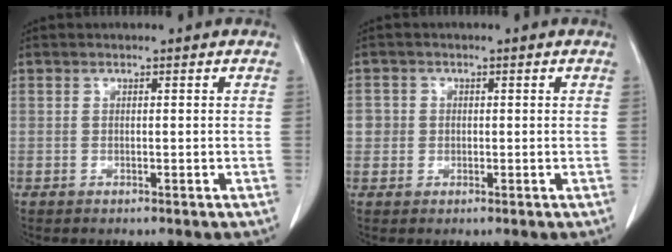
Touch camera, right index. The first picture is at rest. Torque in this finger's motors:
{"motor_torque": [0.00, -0.02, 0.01, 0.01]}